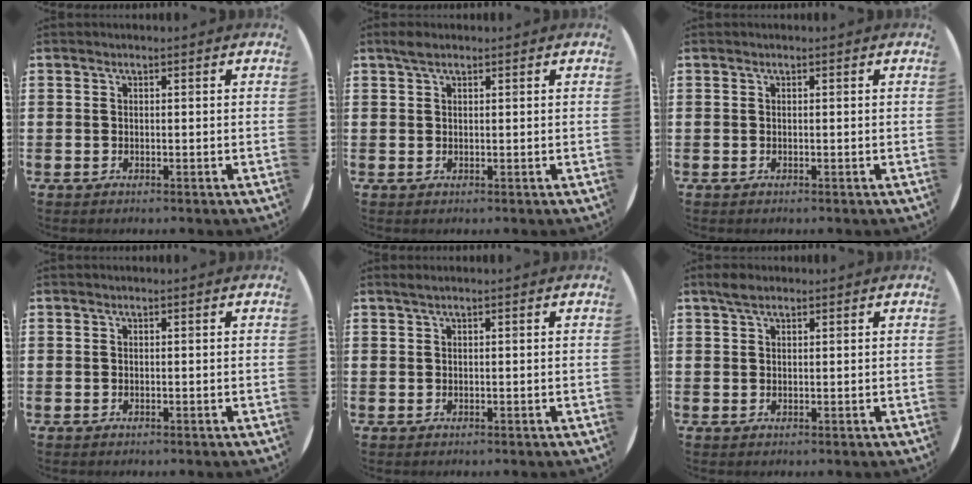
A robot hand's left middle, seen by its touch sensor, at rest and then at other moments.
{"total": 1.5, "force": [1.1, 0.6, 0.8], "torque": [-0.010, 0.002, 0.018]}
{"total": 0.0}
{"total": 0.0}
{"total": 0.5, "force": [0.3, -0.1, 0.4], "torque": [-0.007, 0.000, 0.006]}
{"total": 2.0, "force": [1.5, 0.8, 1.1], "torque": [-0.017, 0.003, 0.025]}